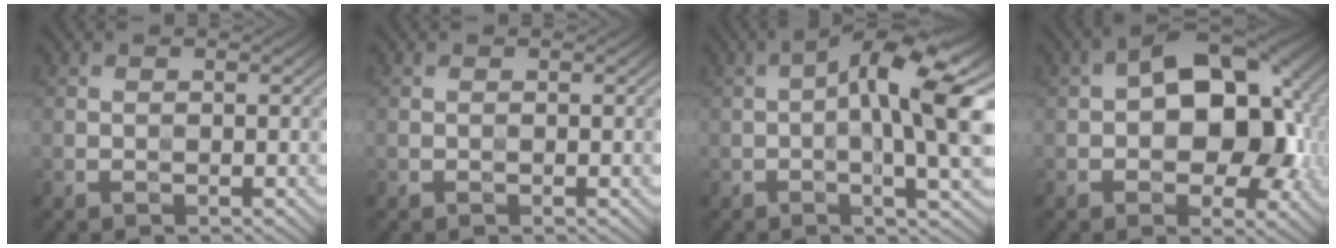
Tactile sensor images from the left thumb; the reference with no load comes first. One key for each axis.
{"total": 0.0}
{"total": 11.5, "fx": 0.4, "fy": 3.1, "fz": 11.1, "tx": -0.173, "ty": 0.013, "tz": -0.001}
{"total": 14.1, "fx": 1.1, "fy": 8.3, "fz": 11.4, "tx": -0.149, "ty": 0.020, "tz": 0.009}